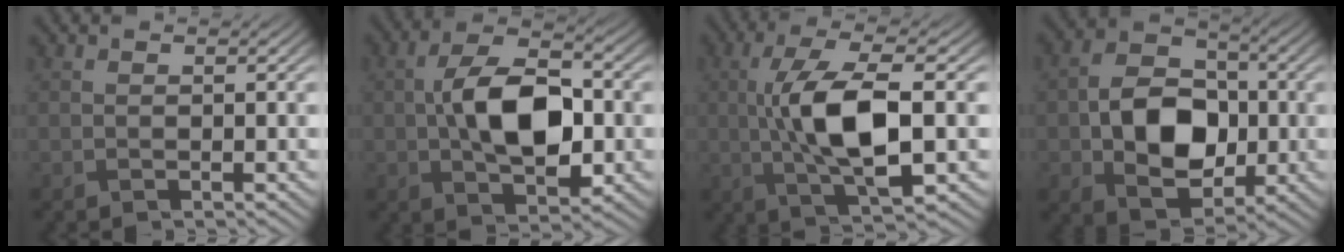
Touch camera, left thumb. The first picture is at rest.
{"total": 10.7, "force": [-0.4, 5.7, 9.0], "torque": [-0.169, 0.003, -0.010]}
{"total": 11.0, "force": [-0.2, 3.8, 10.3], "torque": [-0.203, 0.008, -0.006]}
{"total": 10.6, "force": [-1.2, 7.6, 7.3], "torque": [-0.144, -0.002, -0.024]}